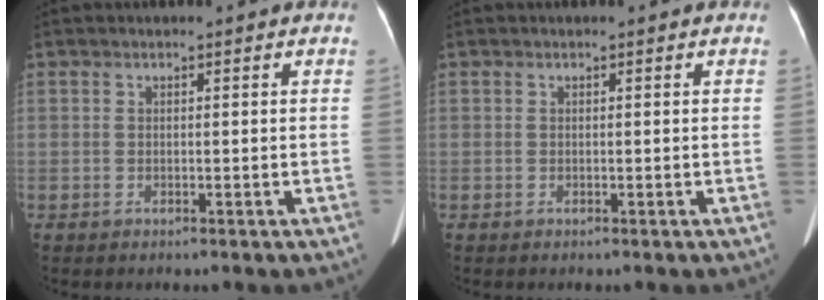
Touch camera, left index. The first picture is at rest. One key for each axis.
{"total": 0.0}